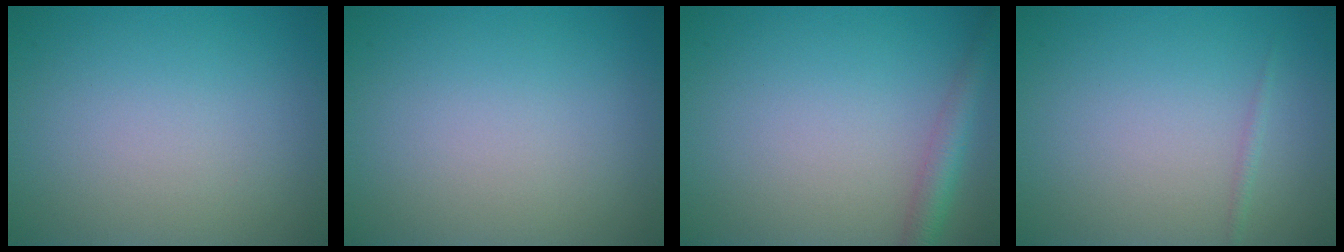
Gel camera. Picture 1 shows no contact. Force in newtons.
{"total": 0.0}
{"total": 2.7, "press": 2.7, "slide": 0.1}
{"total": 0.6, "press": 0.6, "slide": 0.0}